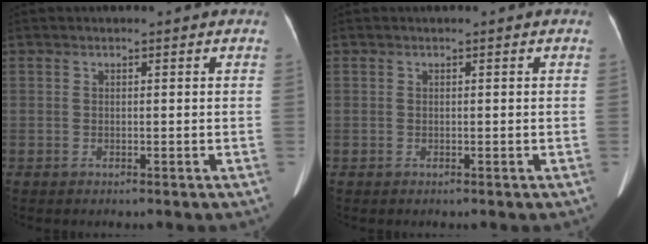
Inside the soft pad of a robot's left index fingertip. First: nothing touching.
{"total": 0.0}